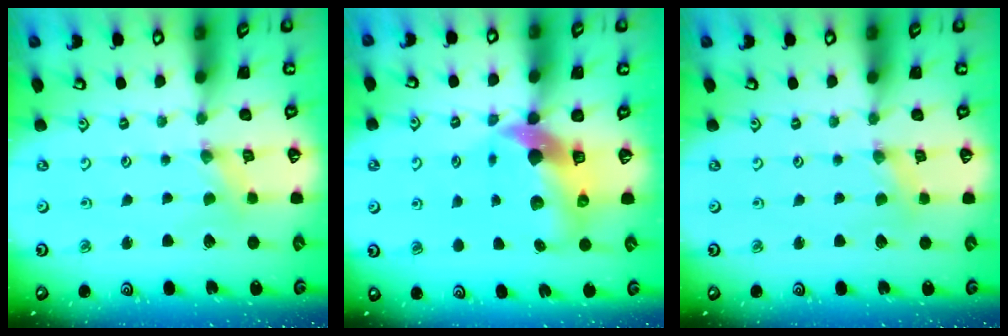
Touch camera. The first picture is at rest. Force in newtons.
{"total": 10.7, "press": 10.6, "slide": 1.7}
{"total": 0.6, "press": 0.6, "slide": 0.1}